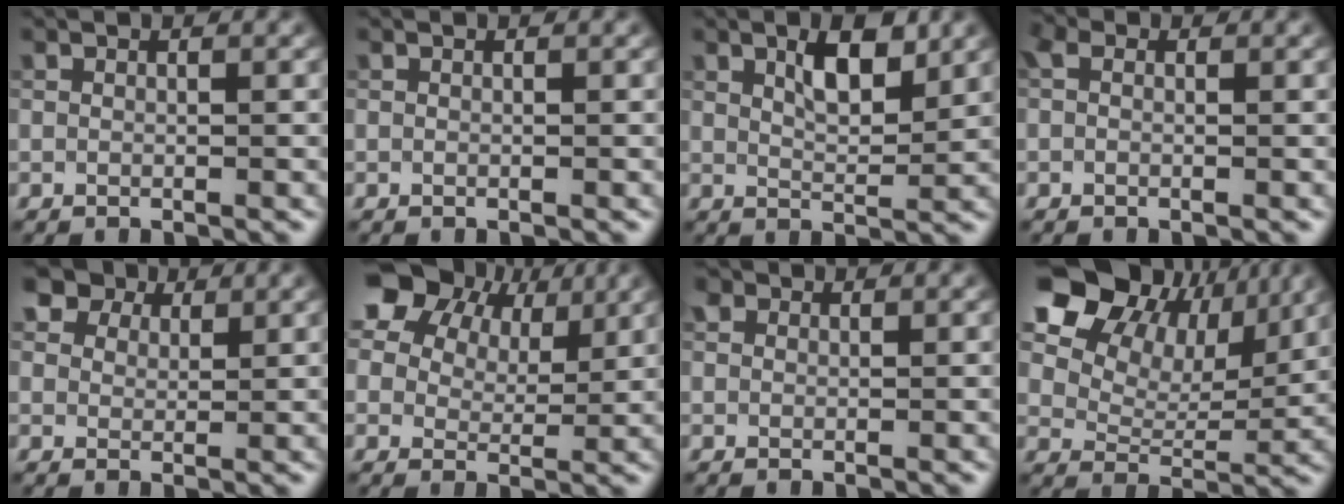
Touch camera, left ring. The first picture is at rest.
{"total": 0.0}
{"total": 3.6, "force": [1.7, 1.3, 2.9], "torque": [-0.053, 0.002, 0.030]}
{"total": 1.4, "force": [0.2, 1.0, 0.9], "torque": [-0.018, 0.005, -0.007]}
{"total": 7.0, "force": [5.0, 4.1, 2.7], "torque": [-0.077, 0.008, 0.080]}
{"total": 12.2, "force": [6.9, 7.5, 6.7], "torque": [-0.141, 0.038, 0.108]}
{"total": 1.8, "force": [1.1, 1.2, 0.8], "torque": [-0.017, 0.002, 0.011]}
{"total": 14.3, "force": [8.1, 9.2, 7.3], "torque": [-0.166, 0.052, 0.134]}